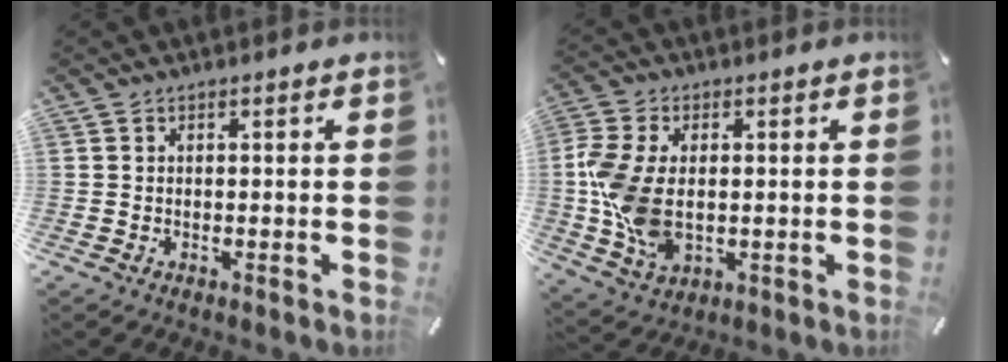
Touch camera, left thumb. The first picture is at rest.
{"total": 11.3, "force": [-0.2, 7.6, 8.3], "torque": [-0.200, 0.001, -0.002]}